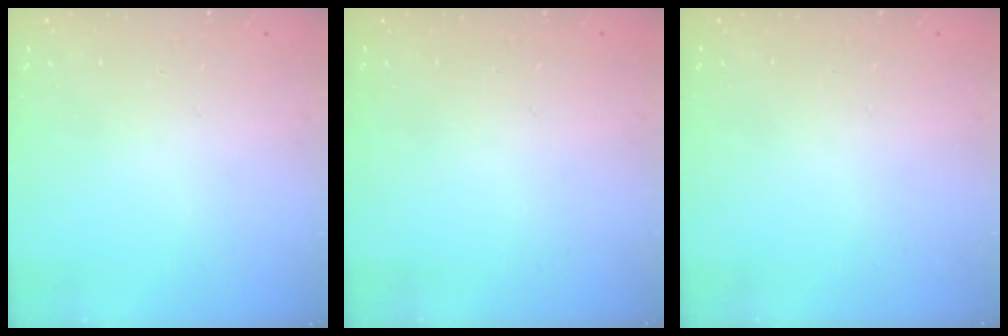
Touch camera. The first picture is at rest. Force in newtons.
{"total": 0.0}
{"total": 0.0}